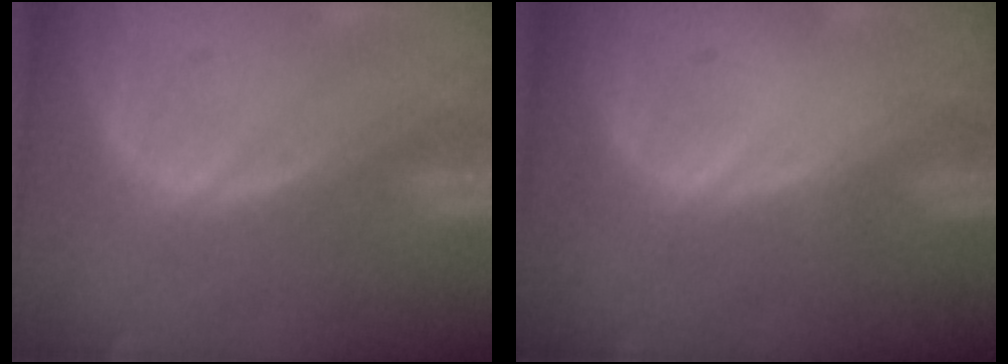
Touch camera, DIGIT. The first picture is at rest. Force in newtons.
{"total": 0.0}